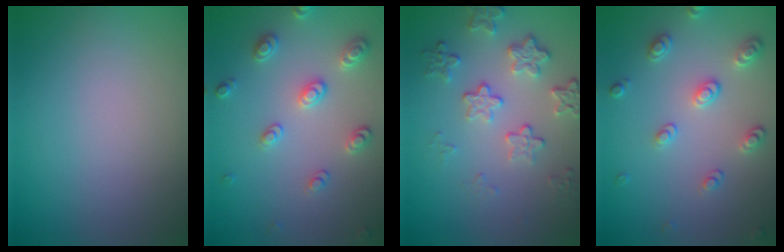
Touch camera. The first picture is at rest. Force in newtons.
{"total": 3.0, "press": 2.9, "slide": 0.6}
{"total": 4.0, "press": 3.0, "slide": 2.6}
{"total": 2.6, "press": 2.6, "slide": 0.2}